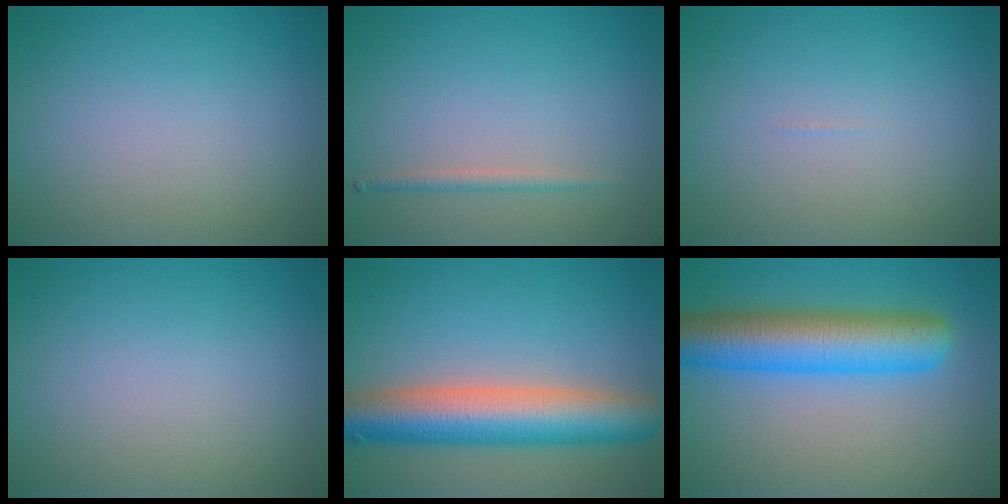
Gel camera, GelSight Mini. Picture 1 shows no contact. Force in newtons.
{"total": 1.1, "press": 1.1, "slide": 0.0}
{"total": 0.0}
{"total": 0.0}
{"total": 8.8, "press": 8.8, "slide": 0.3}
{"total": 8.7, "press": 8.7, "slide": 0.2}